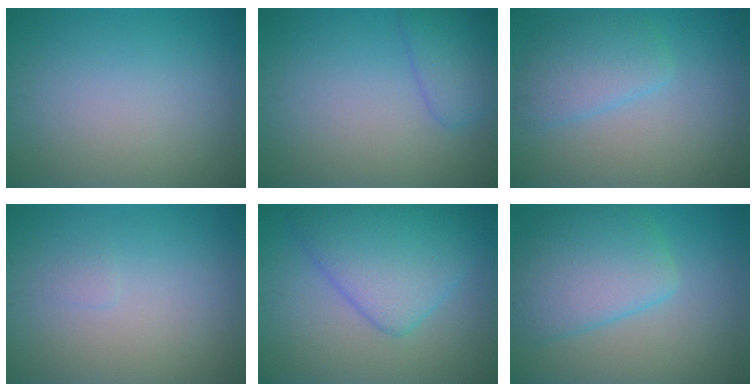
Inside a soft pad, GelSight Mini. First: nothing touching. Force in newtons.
{"total": 2.7, "press": 2.7, "slide": 0.2}
{"total": 3.3, "press": 3.3, "slide": 0.2}
{"total": 0.5, "press": 0.5, "slide": 0.0}
{"total": 6.7, "press": 6.7, "slide": 0.2}
{"total": 6.3, "press": 6.2, "slide": 0.5}